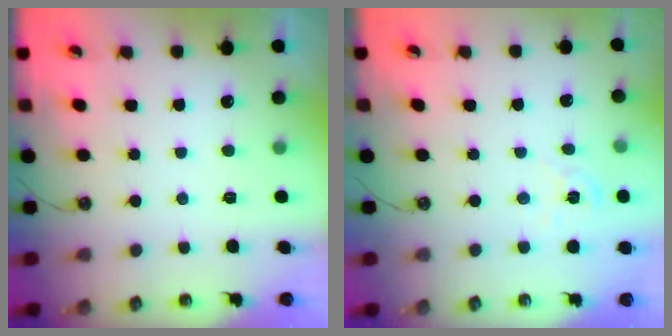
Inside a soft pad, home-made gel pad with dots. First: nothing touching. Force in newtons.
{"total": 1.9, "press": 1.8, "slide": 0.3}